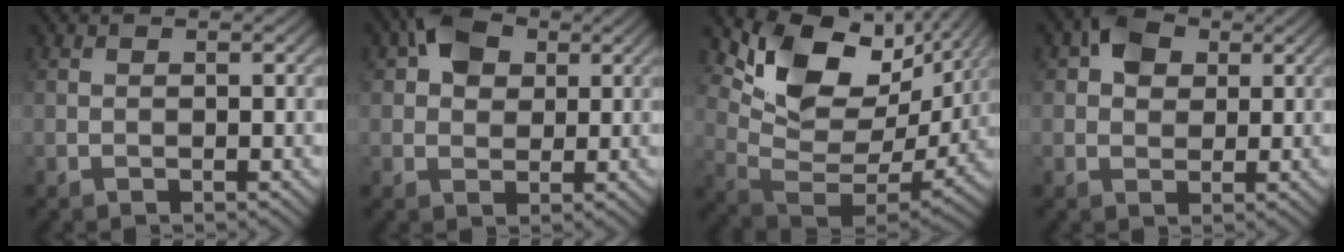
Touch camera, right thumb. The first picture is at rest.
{"total": 5.4, "force": [2.2, 3.9, 3.1], "torque": [-0.059, 0.010, 0.032]}
{"total": 14.0, "force": [6.3, 8.1, 9.6], "torque": [-0.183, -0.004, 0.126]}
{"total": 4.5, "force": [1.7, 3.3, 2.4], "torque": [-0.047, 0.009, 0.025]}